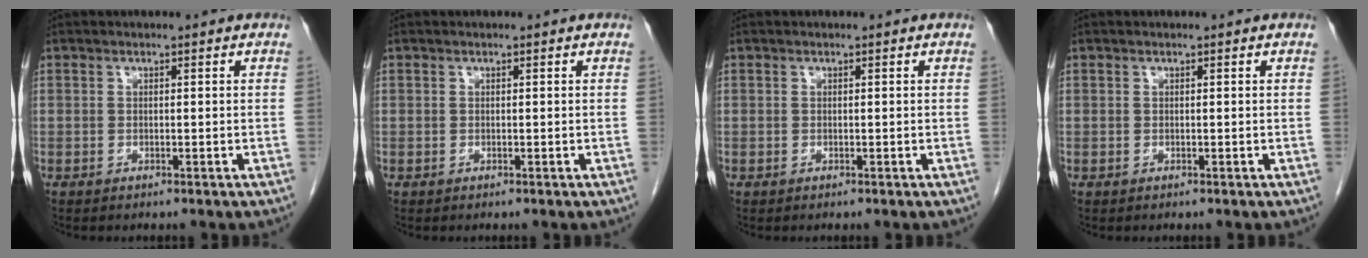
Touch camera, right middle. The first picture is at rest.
{"total": 0.0}
{"total": 0.0}
{"total": 0.0}